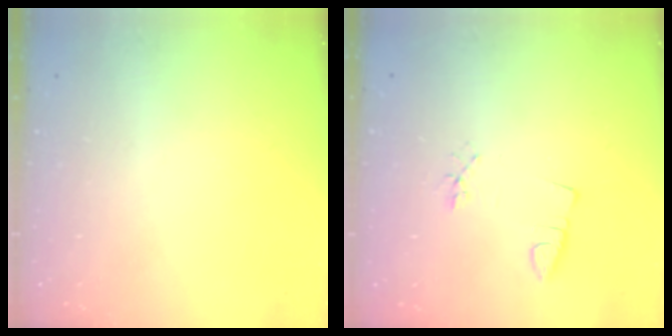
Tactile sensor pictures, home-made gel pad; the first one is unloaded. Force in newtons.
{"total": 2.2, "press": 1.7, "slide": 1.4}